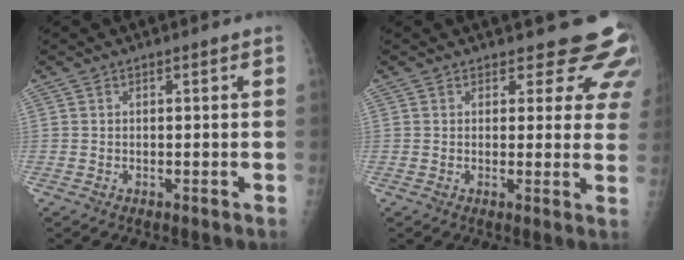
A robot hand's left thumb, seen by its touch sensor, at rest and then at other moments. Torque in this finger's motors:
{"motor_torque": [-0.11, 0.29, -0.01, -0.11, 0.04]}